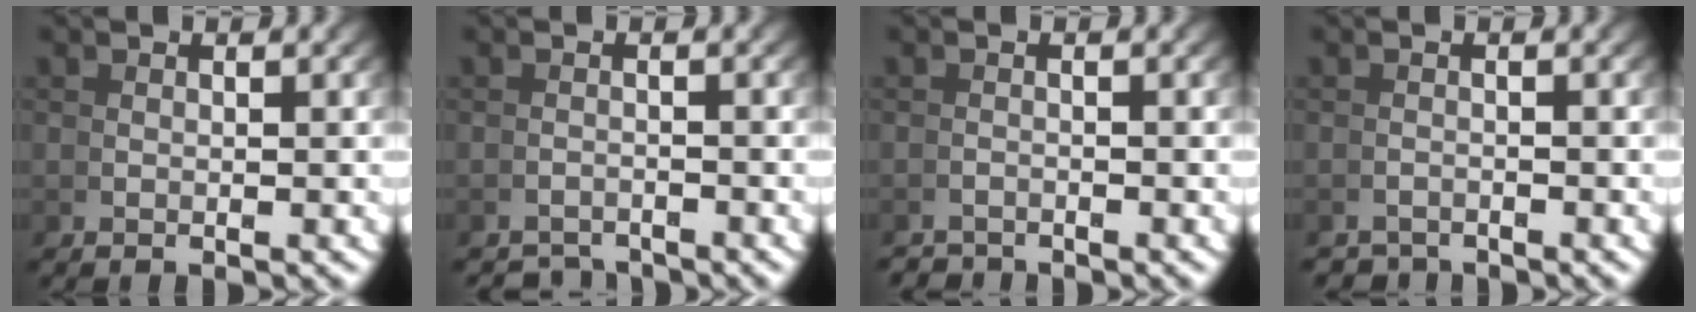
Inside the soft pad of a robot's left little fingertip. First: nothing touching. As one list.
[{"total": 2.9, "force": [-2.9, -0.1, -0.3], "torque": [0.018, -0.010, -0.046]}, {"total": 1.9, "force": [-1.7, -0.6, -0.7], "torque": [0.018, -0.008, -0.028]}, {"total": 2.1, "force": [-2.0, -0.2, -0.7], "torque": [0.019, -0.010, -0.033]}]